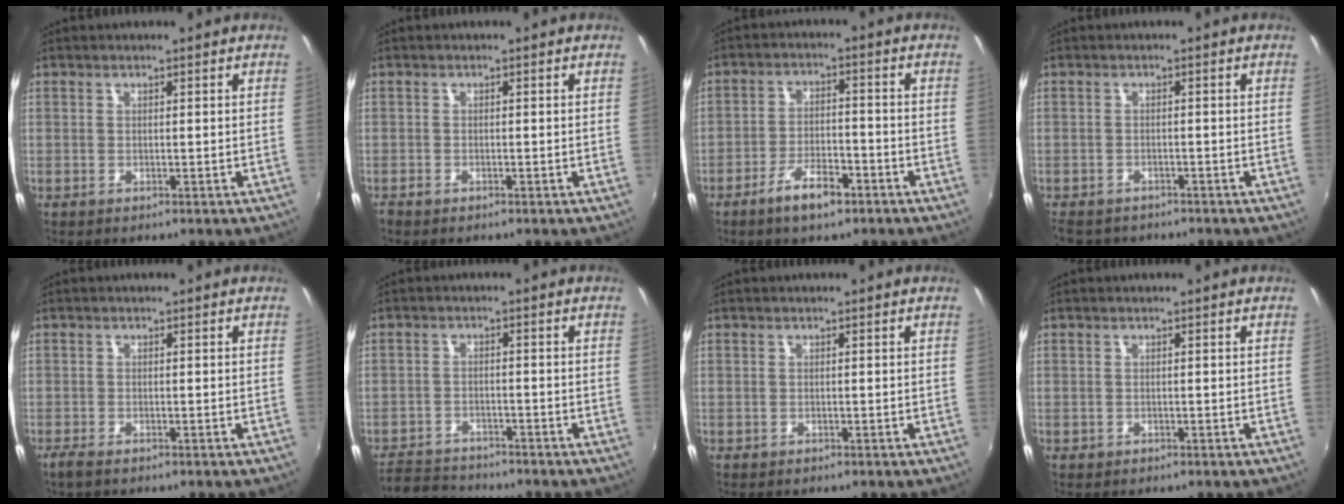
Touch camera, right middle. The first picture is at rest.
{"total": 1.2, "force": [-1.1, 0.5, 0.3], "torque": [-0.009, -0.004, -0.021]}
{"total": 6.9, "force": [-4.5, 2.4, 4.6], "torque": [-0.095, 0.001, -0.075]}
{"total": 5.3, "force": [-4.5, 2.4, 1.4], "torque": [-0.039, -0.013, -0.070]}
{"total": 2.0, "force": [-1.6, 0.4, 1.1], "torque": [-0.025, -0.006, -0.030]}
{"total": 6.2, "force": [-5.9, 1.7, 0.8], "torque": [-0.040, 0.001, -0.104]}
{"total": 0.0}
{"total": 0.6, "force": [-0.3, 0.5, 0.1], "torque": [-0.003, 0.000, -0.003]}